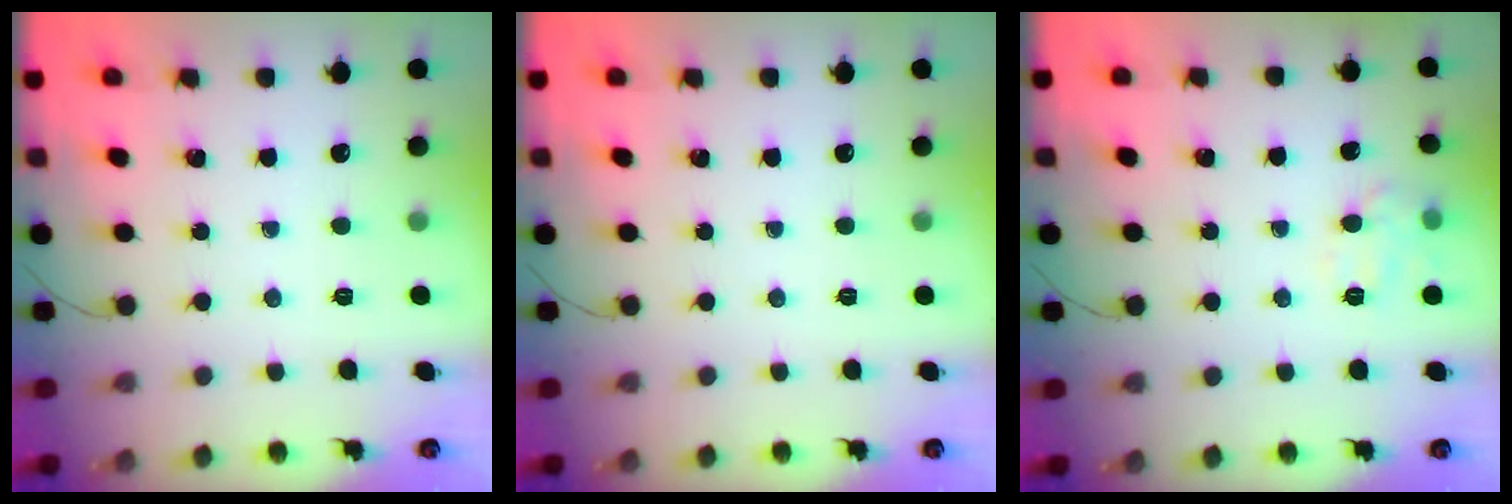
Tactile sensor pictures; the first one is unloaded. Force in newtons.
{"total": 0.0}
{"total": 8.3, "press": 8.2, "slide": 0.6}